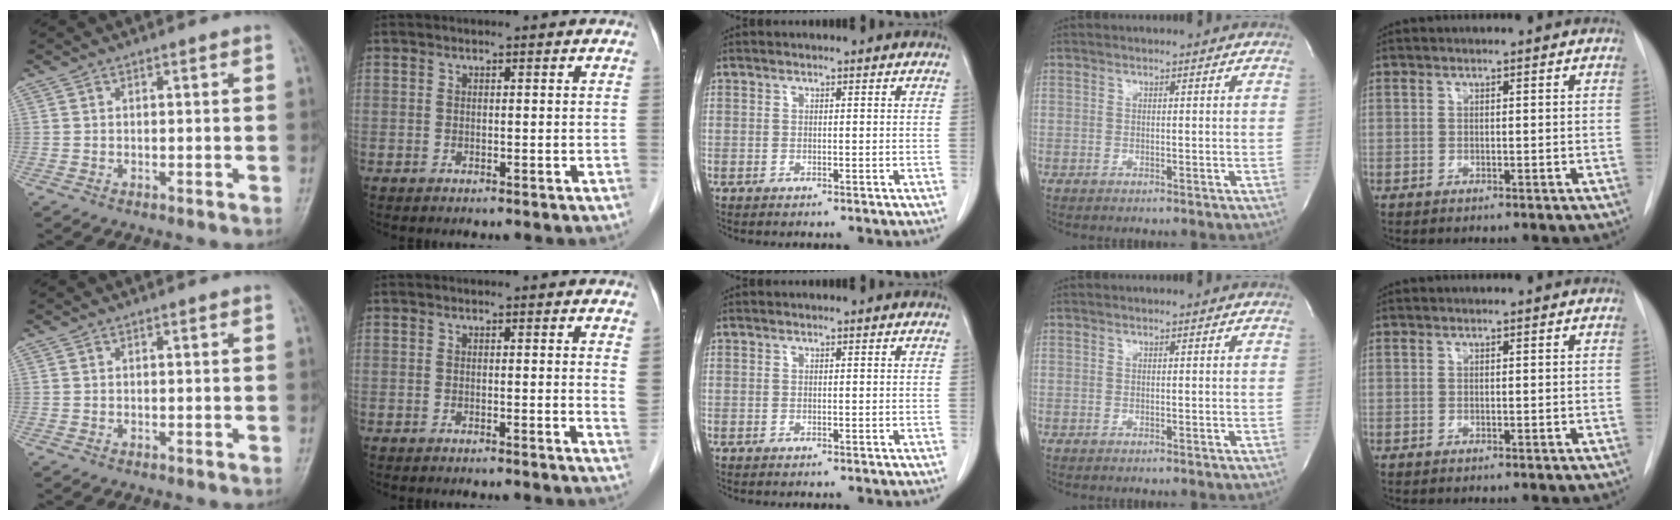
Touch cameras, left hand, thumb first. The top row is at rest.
{"index": {"total": 2.4, "force": [1.5, 0.2, 1.9], "torque": [-0.026, -0.005, 0.003]}}